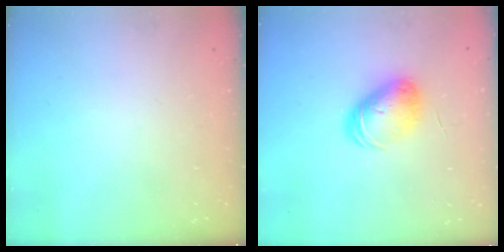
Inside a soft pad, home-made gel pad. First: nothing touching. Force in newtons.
{"total": 9.5, "press": 9.5, "slide": 0.2}